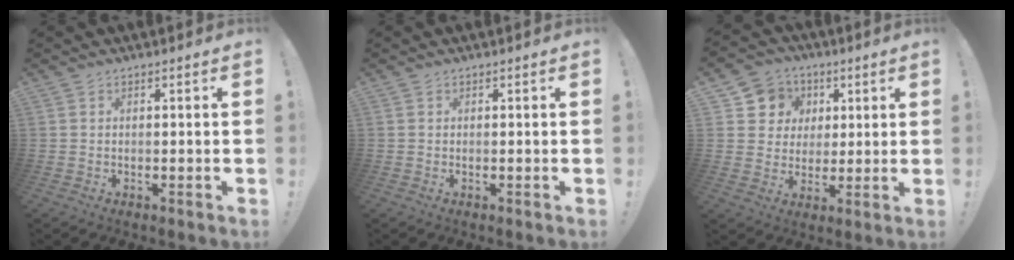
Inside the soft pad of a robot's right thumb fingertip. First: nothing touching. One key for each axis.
{"total": 0.0}
{"total": 9.1, "fx": 1.9, "fy": 8.8, "fz": 1.5, "tx": -0.024, "ty": -0.010, "tz": 0.044}